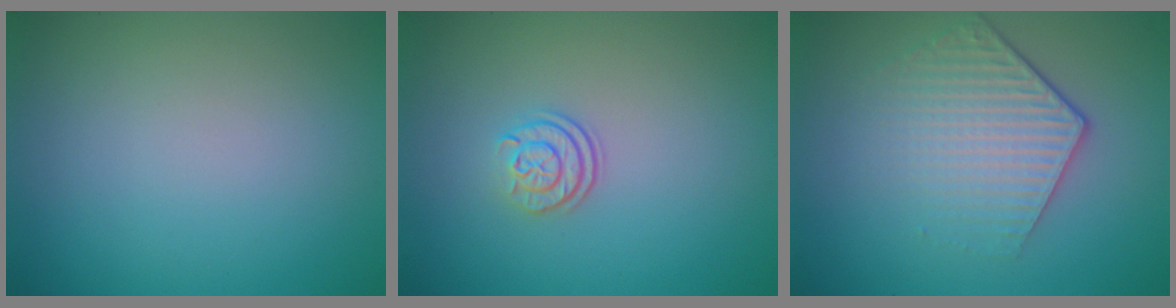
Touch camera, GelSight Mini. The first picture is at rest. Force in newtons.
{"total": 2.4, "press": 1.8, "slide": 1.5}
{"total": 4.3, "press": 3.1, "slide": 2.9}